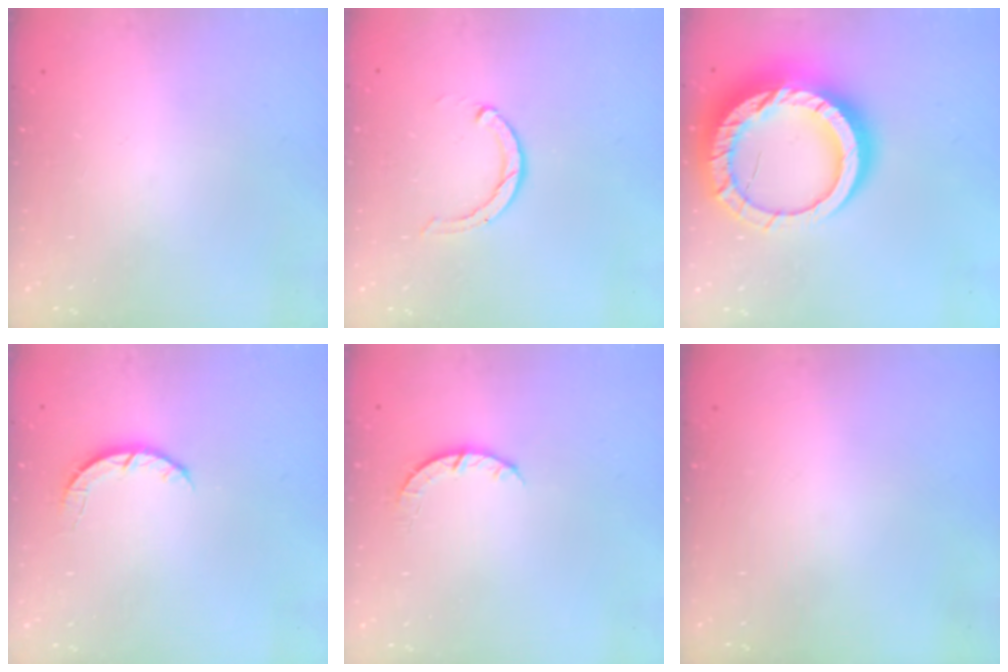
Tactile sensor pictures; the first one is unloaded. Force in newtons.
{"total": 2.3, "press": 2.3, "slide": 0.4}
{"total": 25.6, "press": 25.5, "slide": 2.2}
{"total": 2.7, "press": 2.7, "slide": 0.4}
{"total": 3.2, "press": 3.2, "slide": 0.4}
{"total": 0.0}